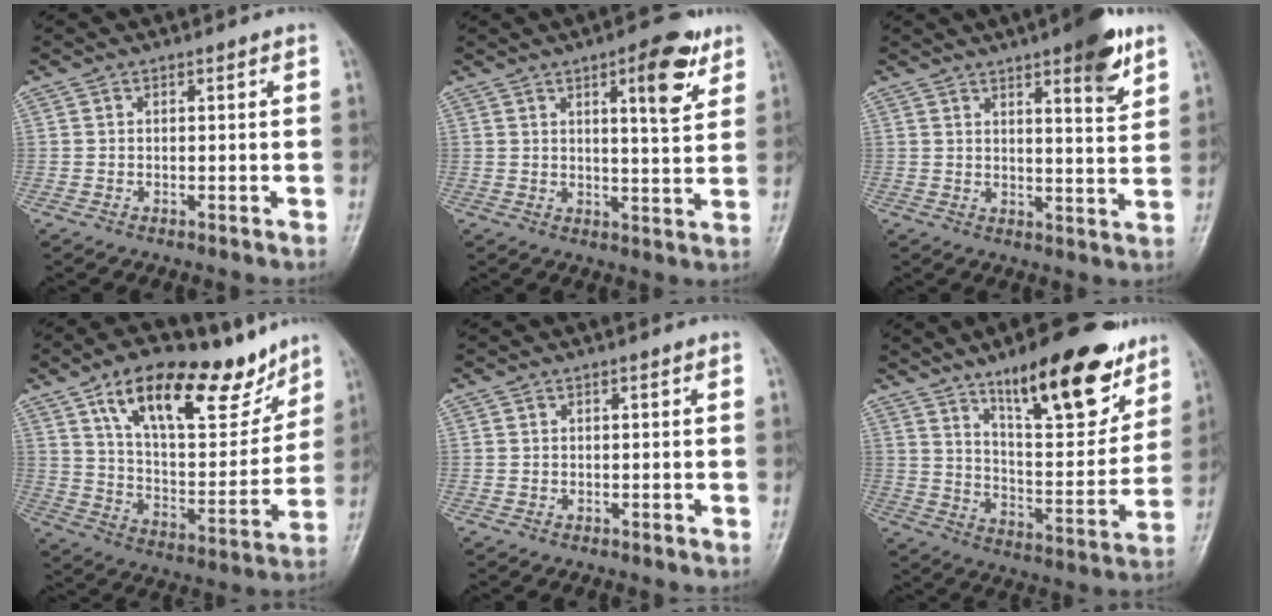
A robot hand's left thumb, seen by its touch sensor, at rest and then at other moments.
{"total": 9.2, "force": [4.7, 2.8, 7.4], "torque": [-0.086, -0.023, 0.060]}
{"total": 10.0, "force": [5.8, 2.4, 7.7], "torque": [-0.090, -0.030, 0.076]}
{"total": 23.2, "force": [14.6, 9.9, 15.1], "torque": [-0.189, -0.048, 0.243]}
{"total": 0.0}
{"total": 21.2, "force": [13.6, 6.9, 14.8], "torque": [-0.173, -0.071, 0.216]}